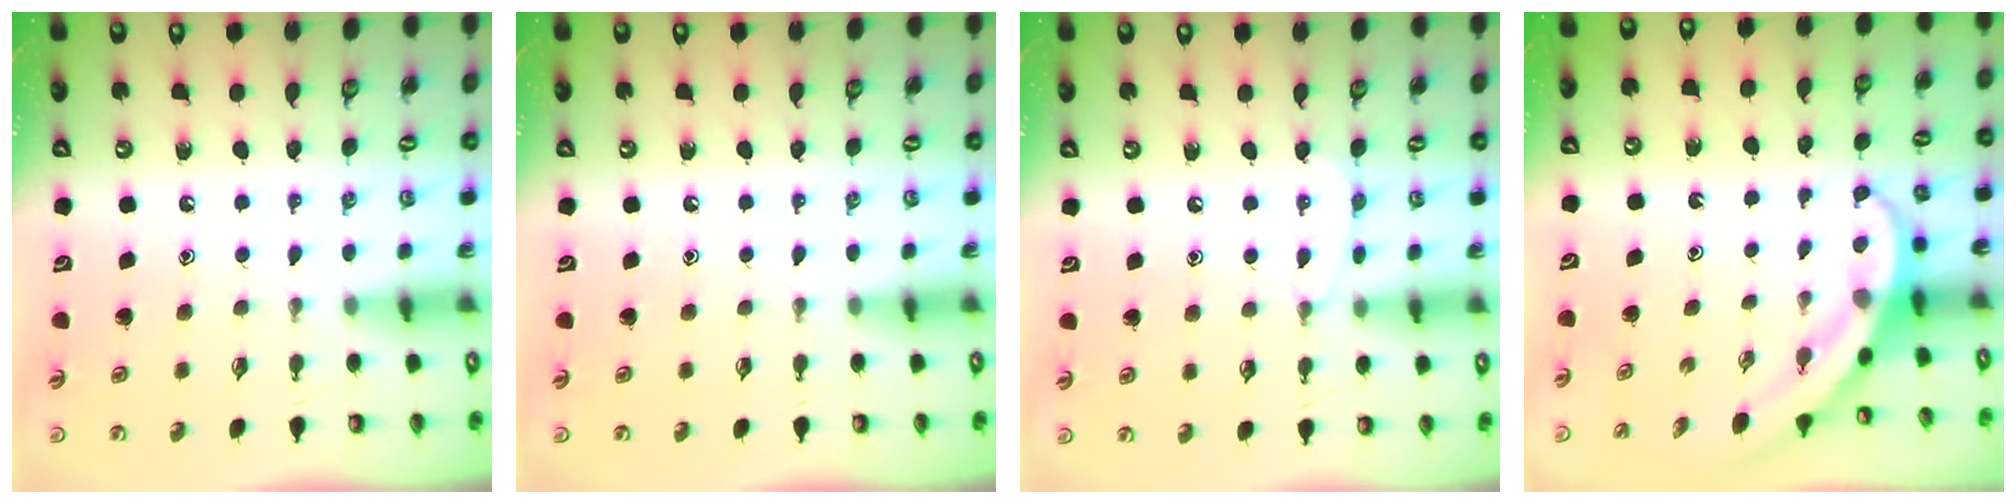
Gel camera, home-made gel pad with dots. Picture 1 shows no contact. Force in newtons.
{"total": 0.0}
{"total": 6.4, "press": 6.3, "slide": 0.7}
{"total": 4.0, "press": 4.0, "slide": 0.4}